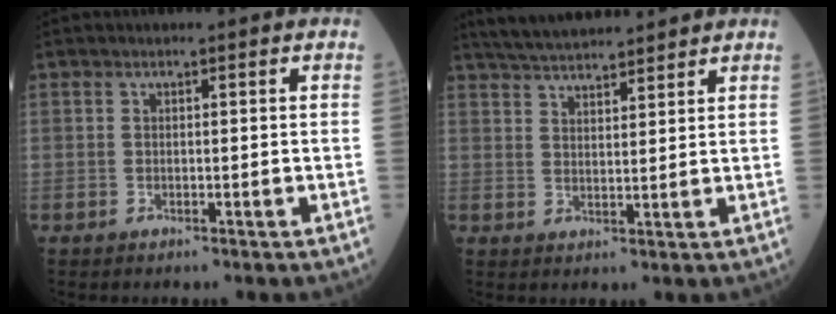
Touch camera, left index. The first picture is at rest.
{"total": 9.3, "force": [8.6, 1.0, 3.4], "torque": [-0.062, 0.024, 0.139]}